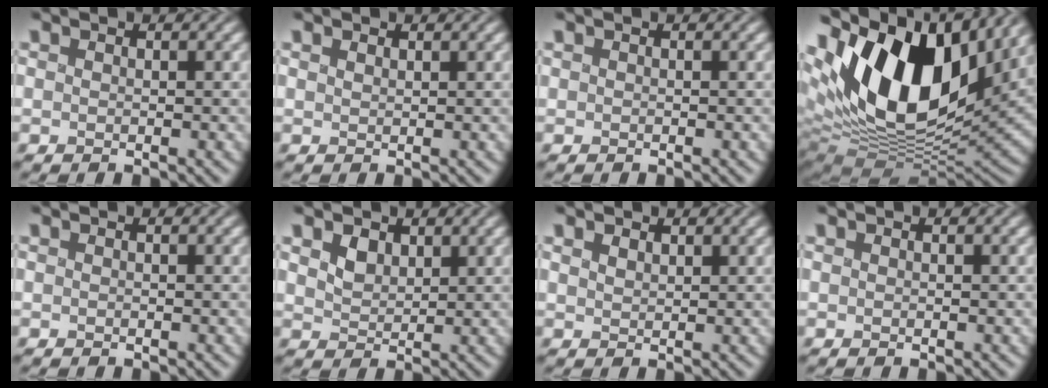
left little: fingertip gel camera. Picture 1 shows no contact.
{"total": 0.7, "force": [0.5, 0.3, 0.2], "torque": [-0.006, -0.001, 0.010]}
{"total": 0.0}
{"total": 17.2, "force": [5.5, 10.0, 12.8], "torque": [-0.239, 0.013, 0.090]}
{"total": 0.0}
{"total": 1.9, "force": [0.8, 1.4, 1.0], "torque": [-0.023, -0.004, 0.016]}
{"total": 1.0, "force": [0.7, 0.6, 0.4], "torque": [-0.009, -0.002, 0.016]}
{"total": 0.0}